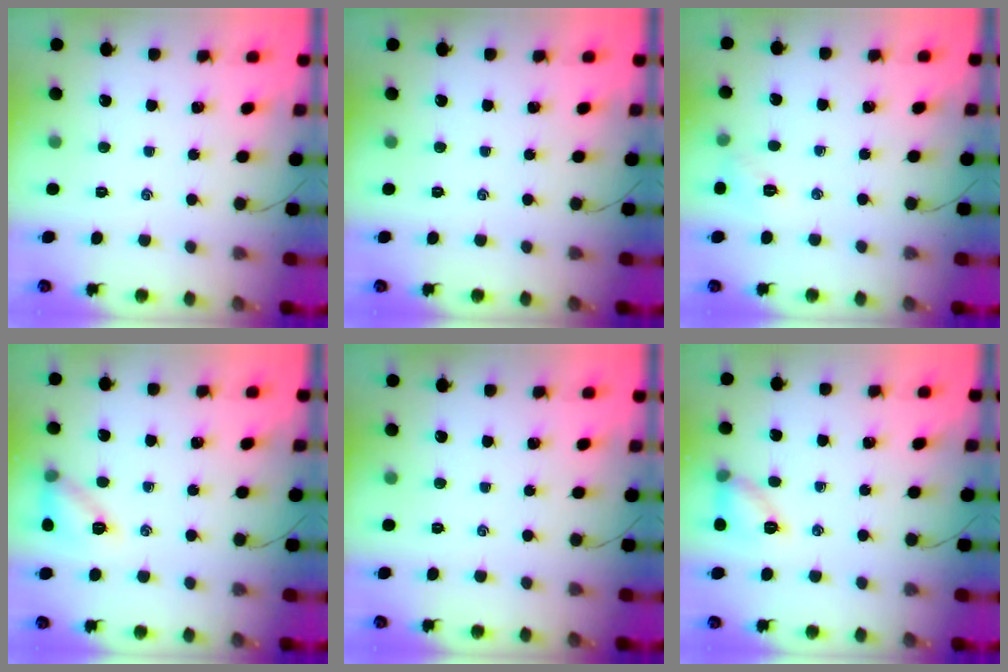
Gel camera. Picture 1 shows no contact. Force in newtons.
{"total": 0.0}
{"total": 5.7, "press": 5.4, "slide": 1.7}
{"total": 10.4, "press": 10.4, "slide": 0.5}
{"total": 0.0}
{"total": 8.6, "press": 8.5, "slide": 0.2}